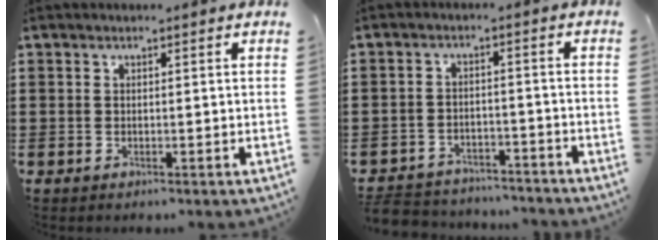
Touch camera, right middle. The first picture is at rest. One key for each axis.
{"total": 4.1, "fx": -4.0, "fy": 0.7, "fz": -0.1, "tx": -0.009, "ty": 0.003, "tz": -0.087}